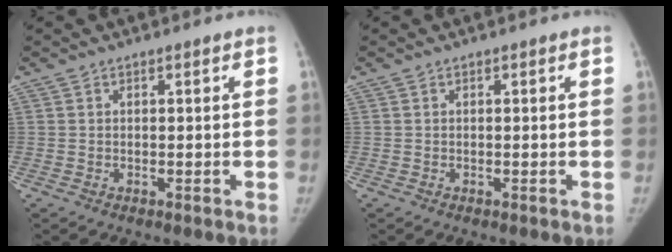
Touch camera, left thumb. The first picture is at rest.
{"total": 0.0}